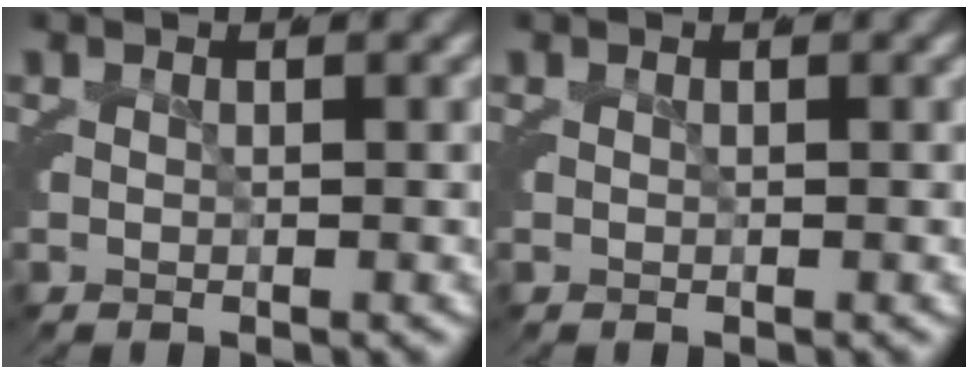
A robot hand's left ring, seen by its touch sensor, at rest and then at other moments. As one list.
[{"total": 0.0}]